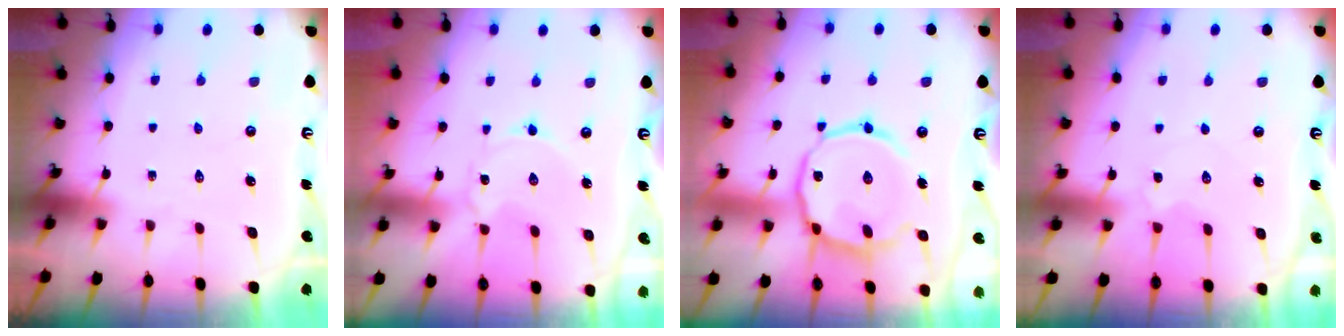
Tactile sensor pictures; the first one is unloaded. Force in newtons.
{"total": 1.7, "press": 1.7, "slide": 0.3}
{"total": 15.6, "press": 15.5, "slide": 1.2}
{"total": 2.8, "press": 2.7, "slide": 0.5}